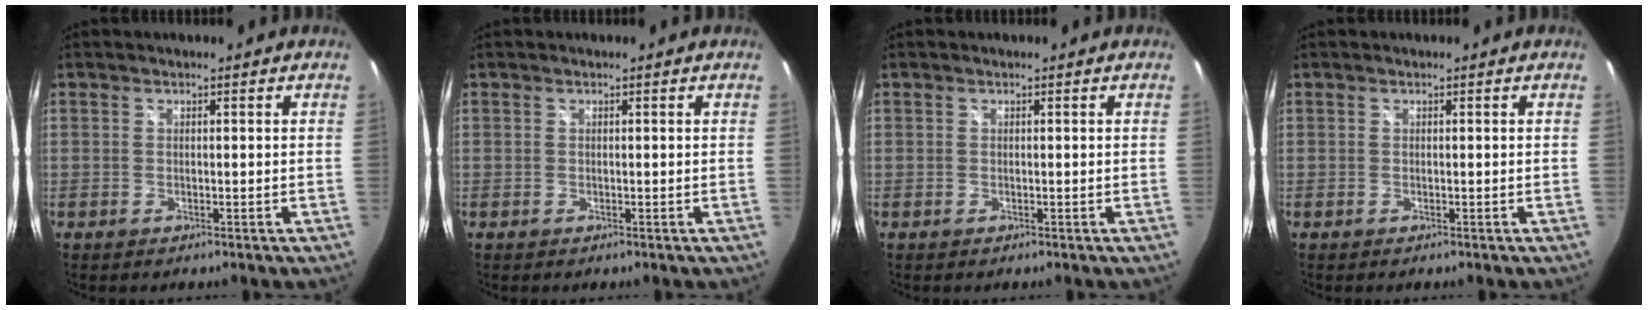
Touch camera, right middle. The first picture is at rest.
{"total": 0.0}
{"total": 0.0}
{"total": 0.0}